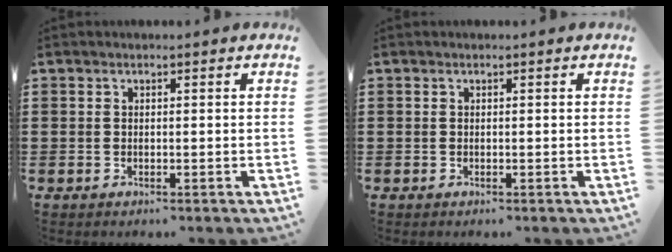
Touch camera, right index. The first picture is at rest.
{"total": 0.0}